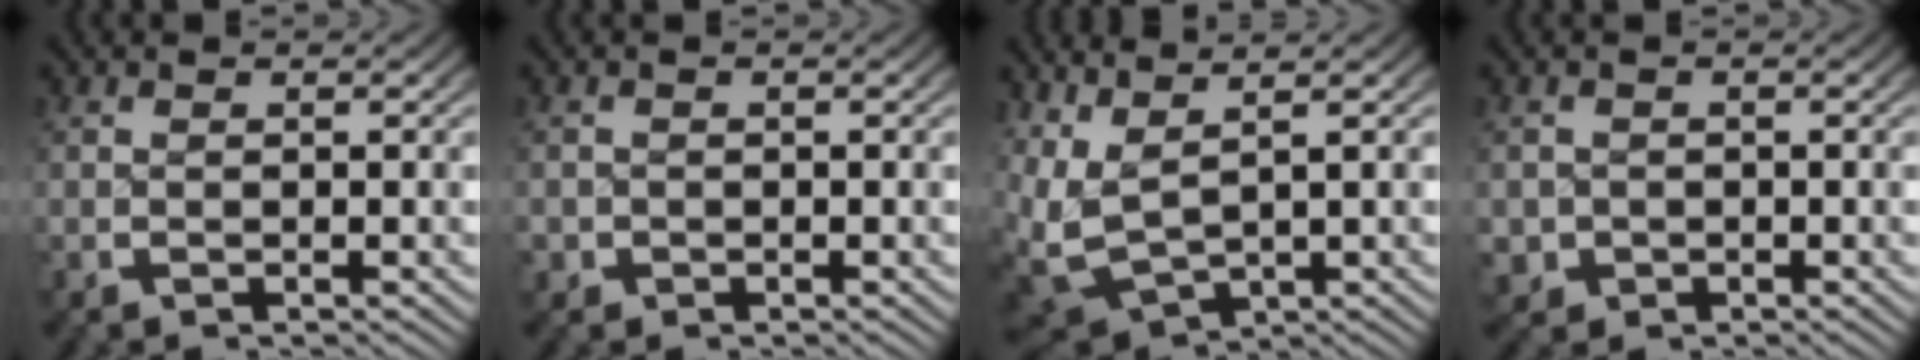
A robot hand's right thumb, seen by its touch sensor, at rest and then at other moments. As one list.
[{"total": 1.3, "force": [-0.6, 1.1, 0.1], "torque": [-0.004, -0.006, -0.010]}, {"total": 7.8, "force": [0.5, 5.7, 5.3], "torque": [-0.150, -0.045, 0.037]}, {"total": 3.4, "force": [-1.3, 3.0, 0.9], "torque": [-0.025, -0.023, -0.013]}]